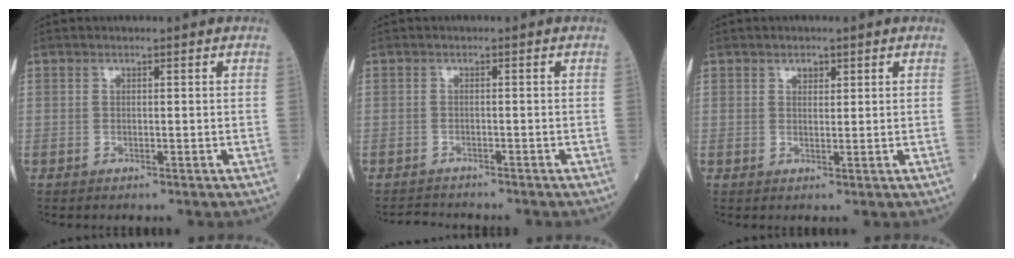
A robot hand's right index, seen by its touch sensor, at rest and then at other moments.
{"total": 1.7, "force": [-1.6, 0.1, -0.2], "torque": [0.000, -0.011, -0.026]}
{"total": 1.4, "force": [0.9, 0.8, 0.7], "torque": [-0.008, -0.001, 0.013]}